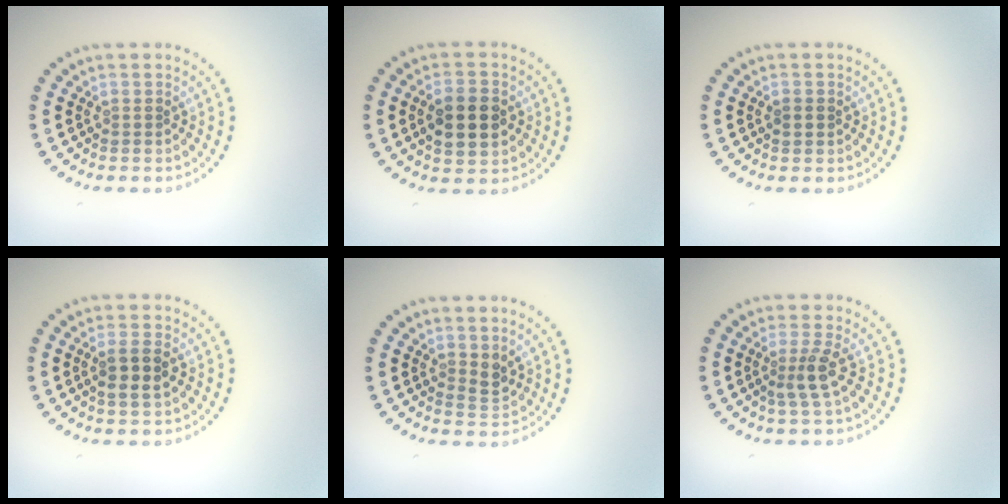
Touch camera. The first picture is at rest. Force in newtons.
{"total": 4.8, "press": 4.8, "slide": 0.2}
{"total": 1.2, "press": 1.2, "slide": 0.1}
{"total": 2.7, "press": 2.6, "slide": 0.9}
{"total": 1.4, "press": 1.3, "slide": 0.7}
{"total": 2.3, "press": 1.8, "slide": 1.5}